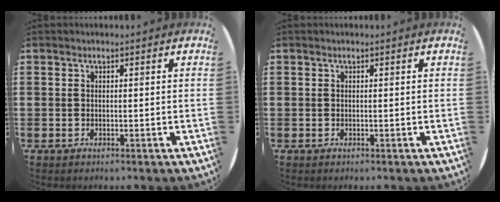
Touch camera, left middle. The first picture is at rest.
{"total": 0.0}